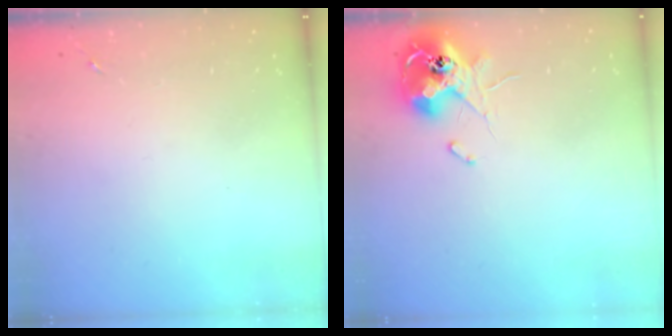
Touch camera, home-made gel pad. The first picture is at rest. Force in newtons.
{"total": 12.7, "press": 12.6, "slide": 1.5}